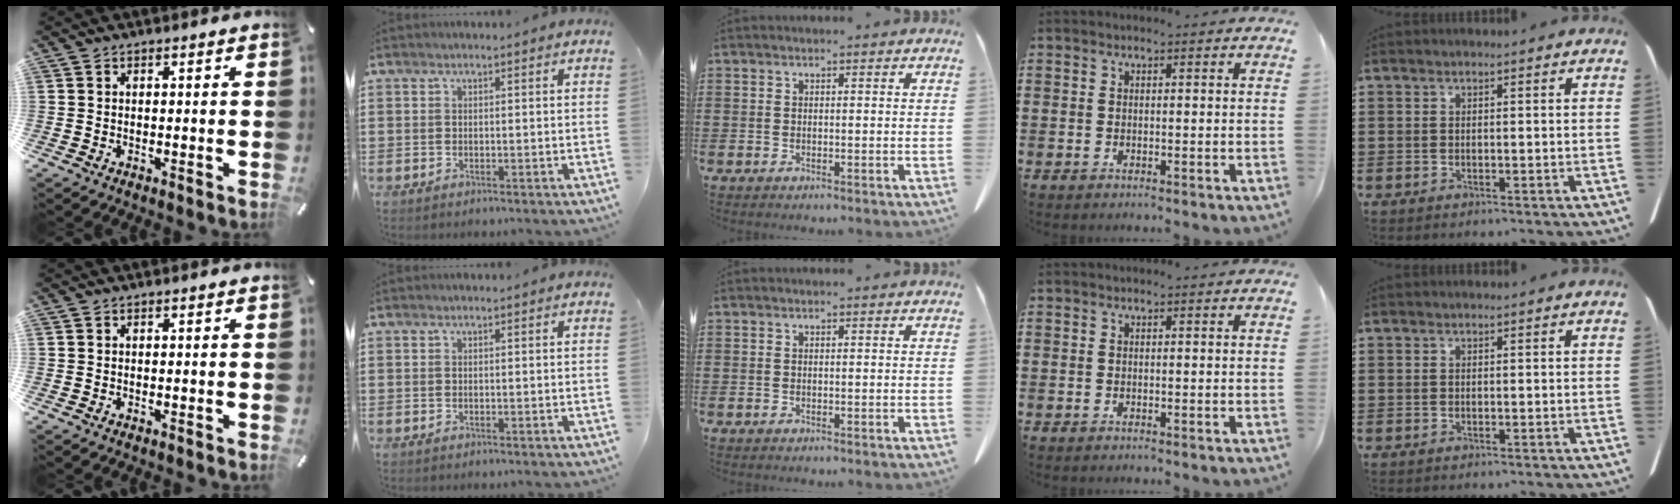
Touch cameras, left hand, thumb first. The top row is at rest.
{}